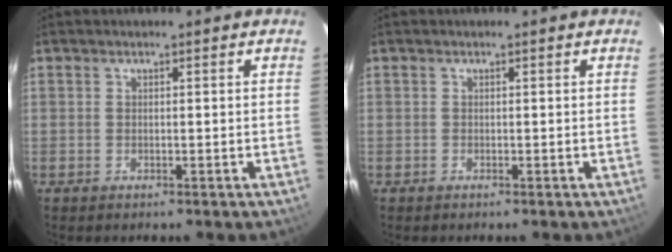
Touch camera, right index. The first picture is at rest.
{"total": 0.0}